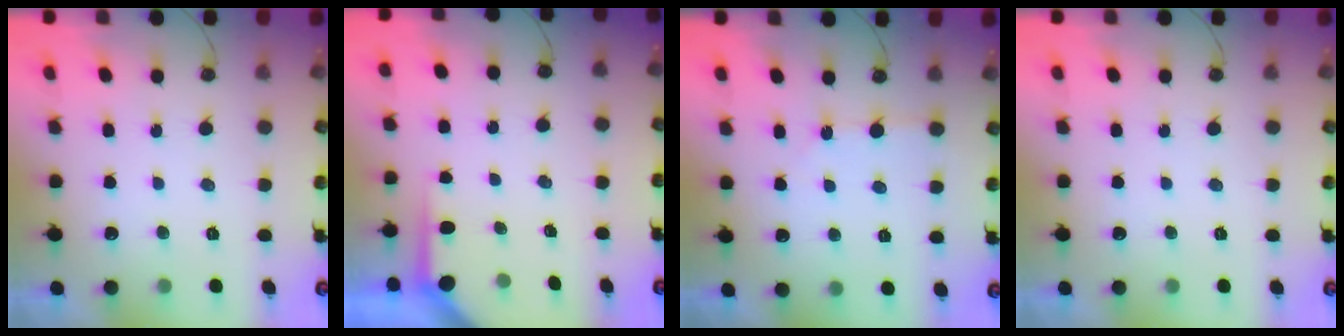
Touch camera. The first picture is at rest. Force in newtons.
{"total": 3.4, "press": 3.4, "slide": 0.3}
{"total": 1.8, "press": 1.7, "slide": 0.4}
{"total": 0.0}